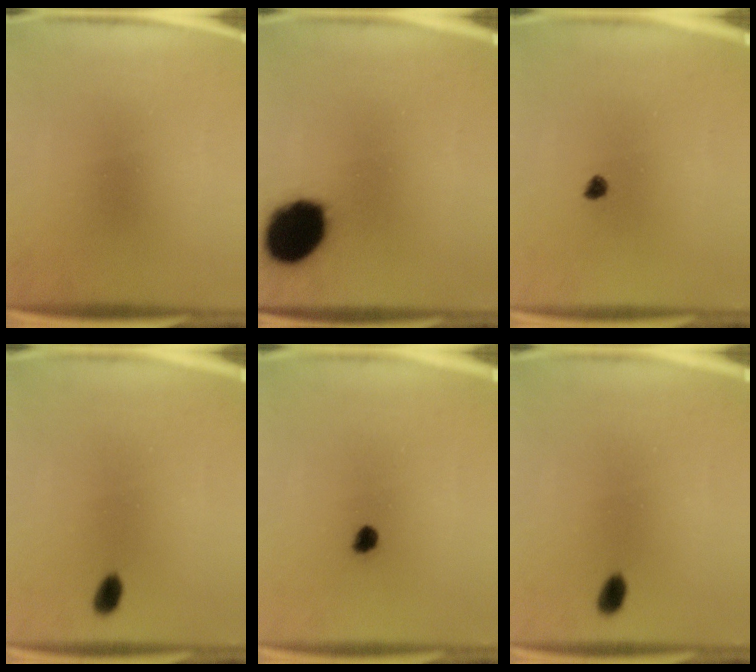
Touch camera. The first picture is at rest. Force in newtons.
{"total": 17.8}
{"total": 1.3}
{"total": 2.4}
{"total": 3.0}
{"total": 2.4}